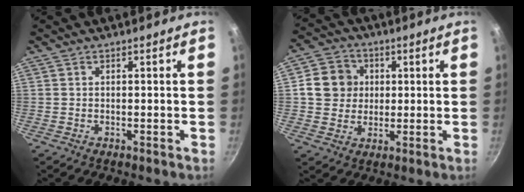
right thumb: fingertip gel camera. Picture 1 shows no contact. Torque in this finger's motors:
{"motor_torque": [0.71, 1.91, 0.68, -0.51, 0.05]}